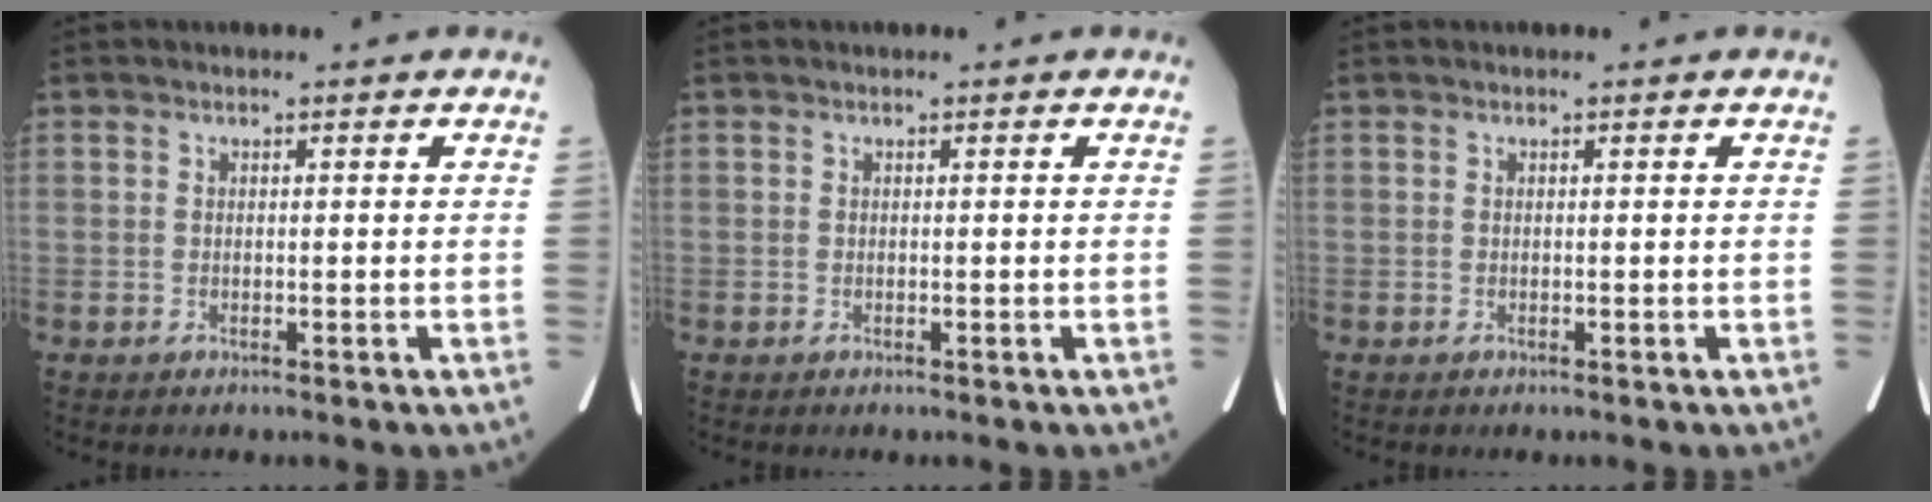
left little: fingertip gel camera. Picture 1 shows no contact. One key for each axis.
{"total": 0.0}
{"total": 0.0}